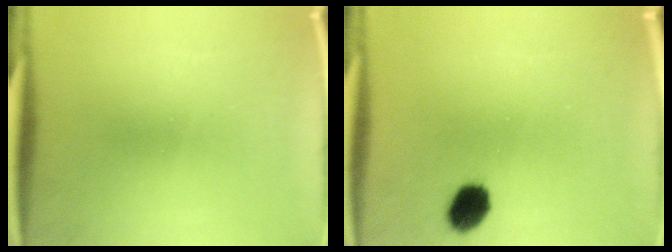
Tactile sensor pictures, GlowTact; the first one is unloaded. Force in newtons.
{"total": 5.5}